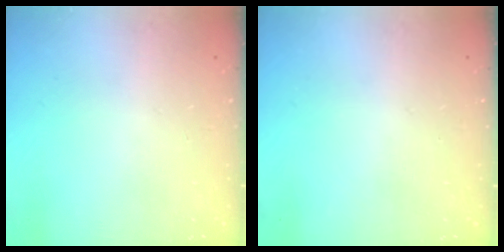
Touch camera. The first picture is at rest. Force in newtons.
{"total": 0.0}